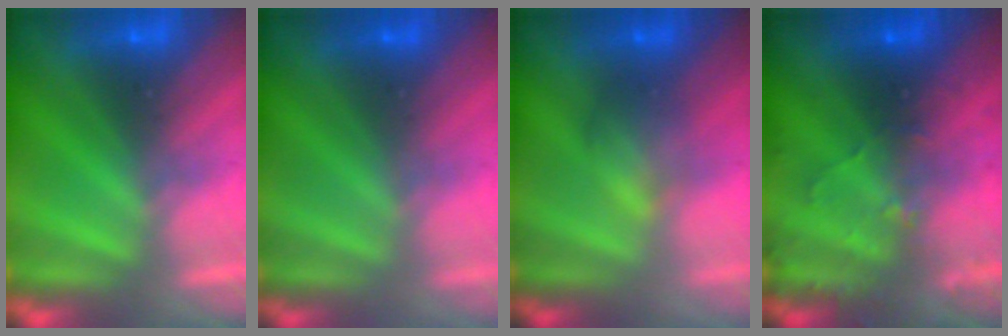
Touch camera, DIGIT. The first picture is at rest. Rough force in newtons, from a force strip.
{"total": 2.3}
{"total": 2.0}
{"total": 7.8}